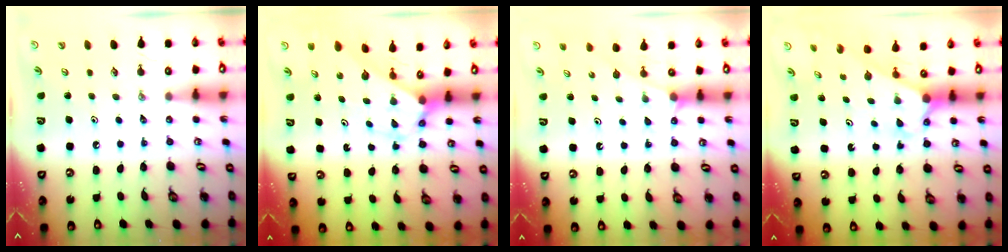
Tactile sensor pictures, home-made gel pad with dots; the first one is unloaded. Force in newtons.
{"total": 2.6, "press": 2.6, "slide": 0.2}
{"total": 2.3, "press": 2.3, "slide": 0.4}
{"total": 2.4, "press": 2.4, "slide": 0.2}